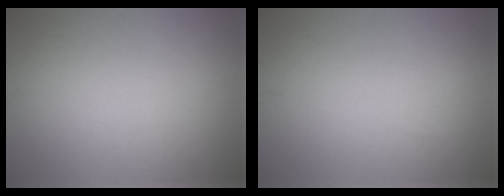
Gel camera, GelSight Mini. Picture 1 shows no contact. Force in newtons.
{"total": 0.0}